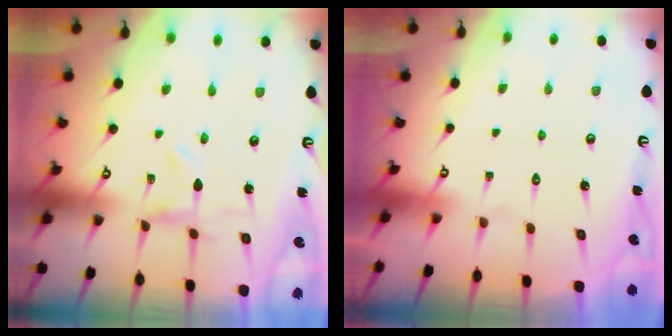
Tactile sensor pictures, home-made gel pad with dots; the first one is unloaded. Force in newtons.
{"total": 1.7, "press": 1.6, "slide": 0.1}